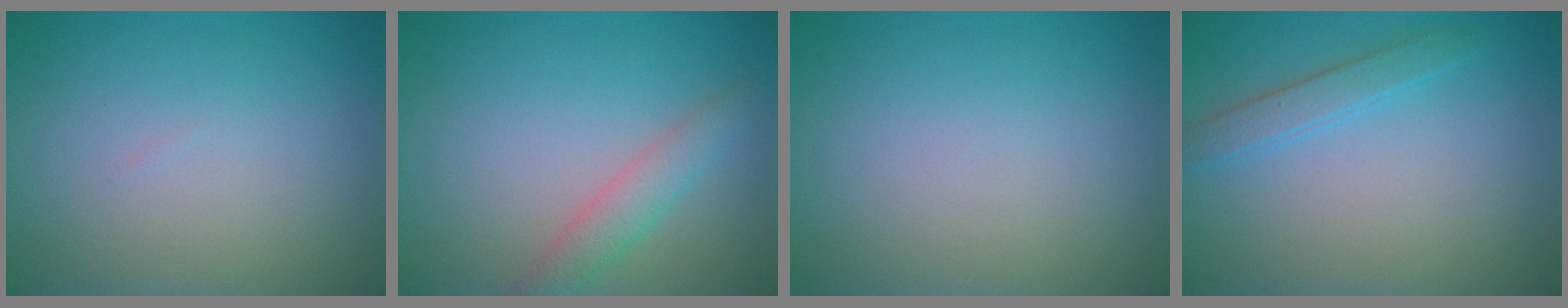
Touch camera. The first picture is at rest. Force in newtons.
{"total": 2.6, "press": 2.6, "slide": 0.2}
{"total": 0.0}
{"total": 2.0, "press": 2.0, "slide": 0.1}